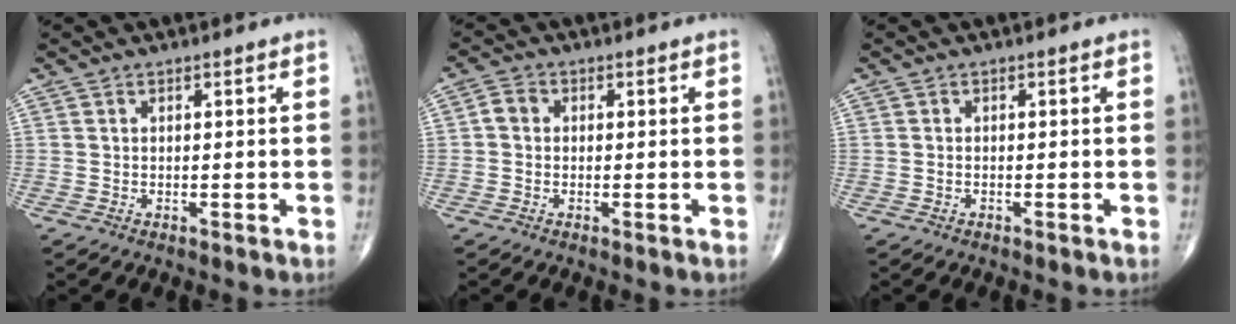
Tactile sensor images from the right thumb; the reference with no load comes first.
{"total": 2.5, "force": [0.0, 2.1, 1.3], "torque": [-0.019, 0.008, -0.008]}
{"total": 0.0}